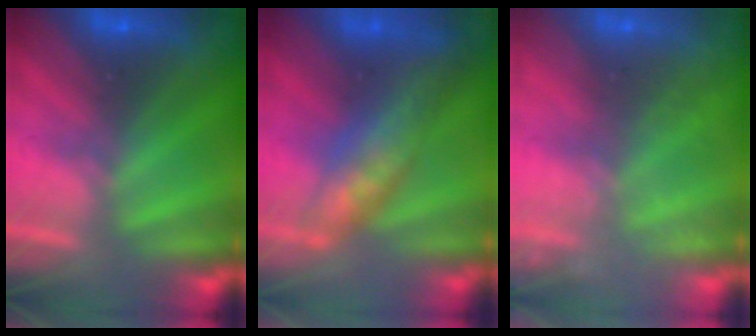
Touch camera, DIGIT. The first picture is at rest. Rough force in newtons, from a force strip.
{"total": 9.0}
{"total": 2.4}